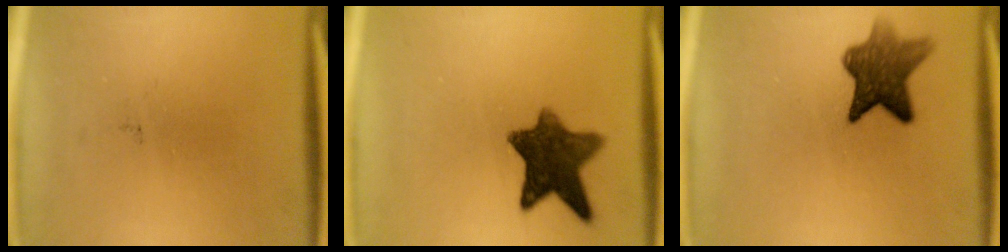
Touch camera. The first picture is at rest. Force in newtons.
{"total": 9.8}
{"total": 8.3}